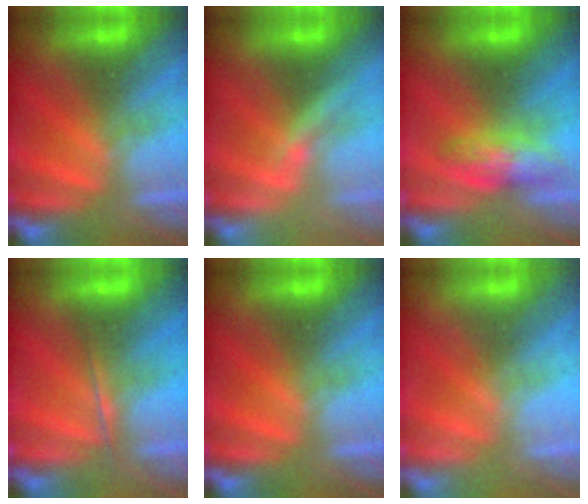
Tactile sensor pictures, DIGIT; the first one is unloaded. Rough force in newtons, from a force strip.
{"total": 2.2}
{"total": 2.6}
{"total": 1.7}
{"total": 0.0}
{"total": 2.0}